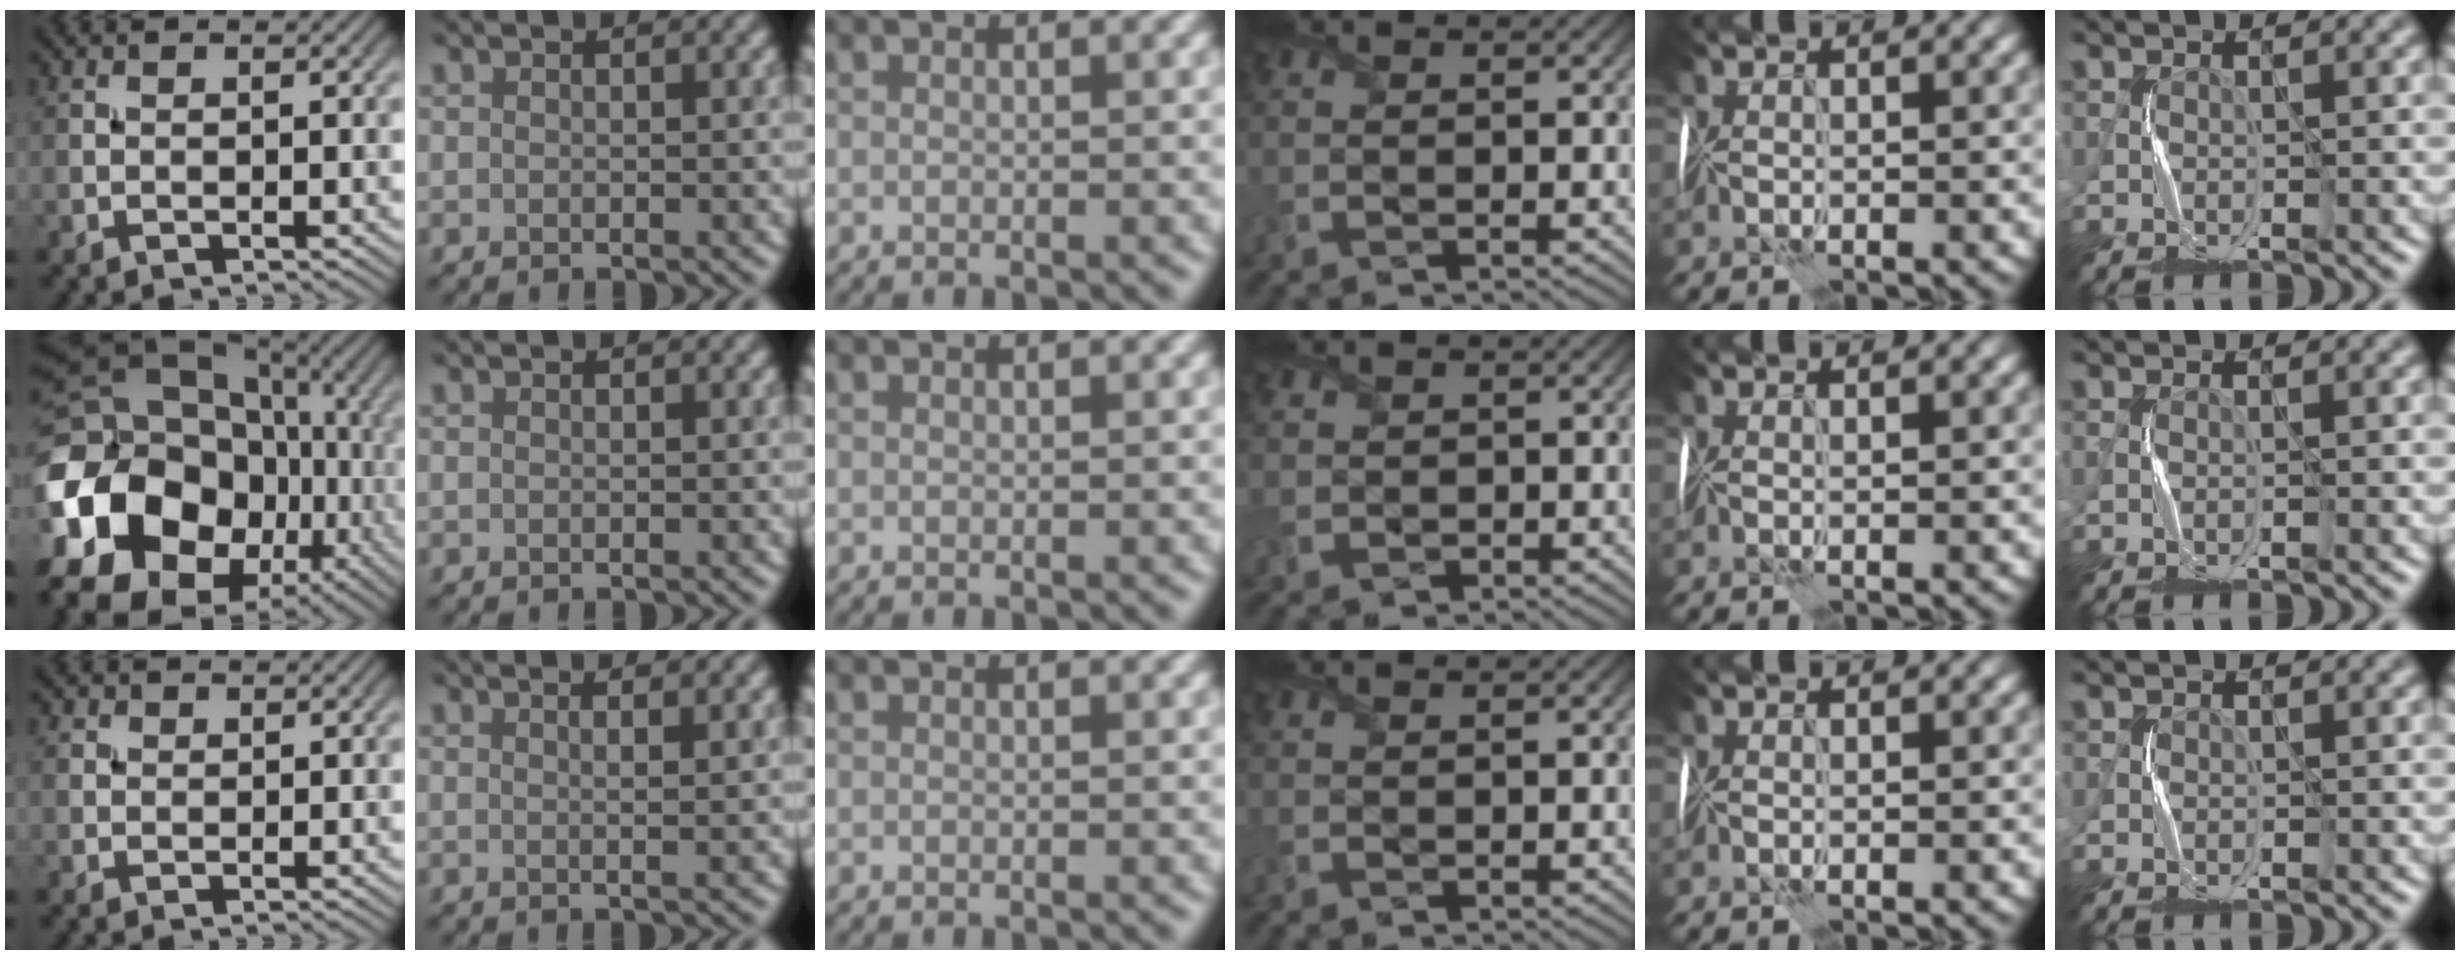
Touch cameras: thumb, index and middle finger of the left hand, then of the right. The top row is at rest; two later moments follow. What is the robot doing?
{"motion": "fold", "object": "memory foam"}